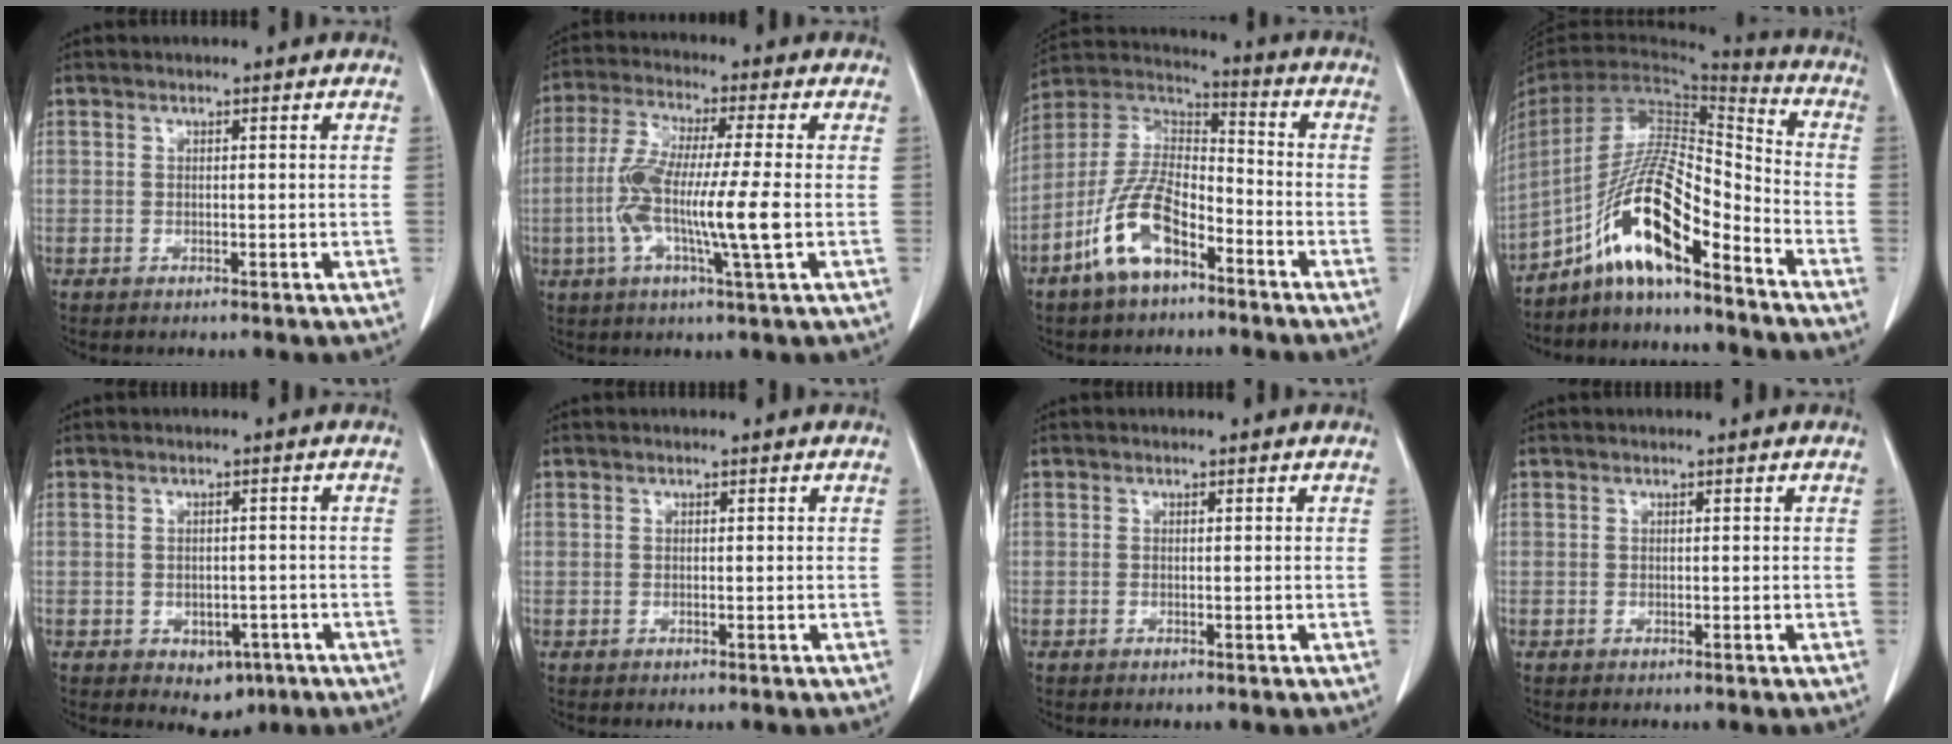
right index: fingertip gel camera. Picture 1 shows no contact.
{"total": 12.1, "force": [-1.8, 0.3, 11.9], "torque": [-0.233, -0.007, -0.042]}
{"total": 12.4, "force": [-6.9, 5.2, 9.0], "torque": [-0.193, 0.009, -0.131]}
{"total": 14.1, "force": [-9.4, 2.0, 10.3], "torque": [-0.195, 0.012, -0.170]}
{"total": 4.1, "force": [-1.9, 2.9, 2.2], "torque": [-0.022, 0.004, -0.013]}
{"total": 0.0}
{"total": 0.0}
{"total": 0.0}